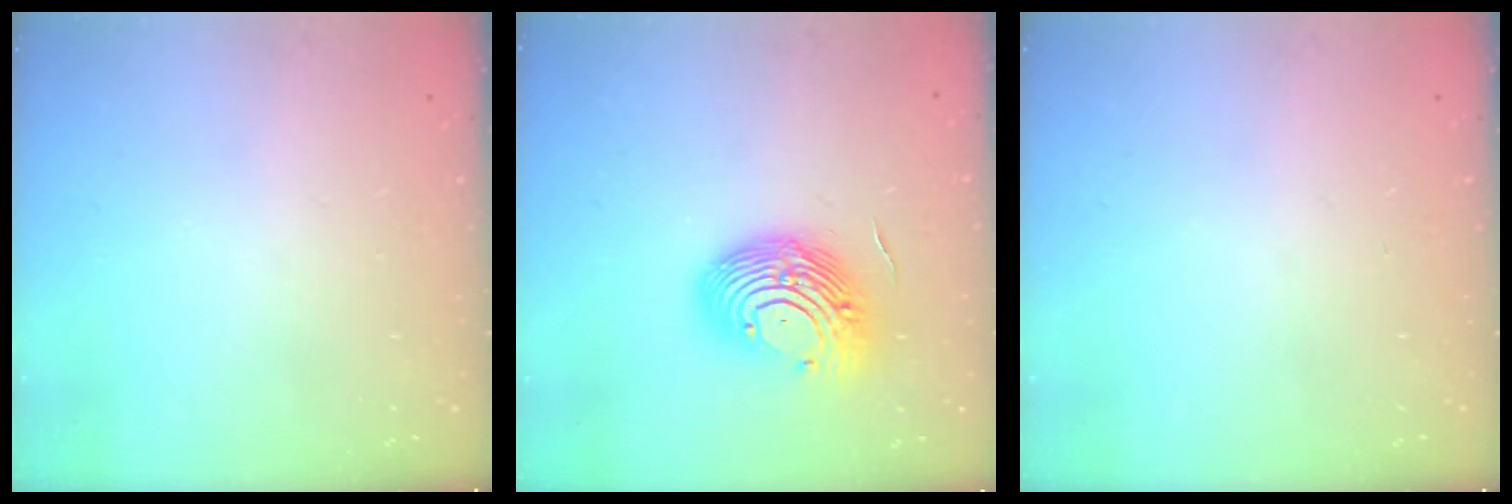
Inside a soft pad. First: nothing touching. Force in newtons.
{"total": 13.3, "press": 12.8, "slide": 3.9}
{"total": 0.0}